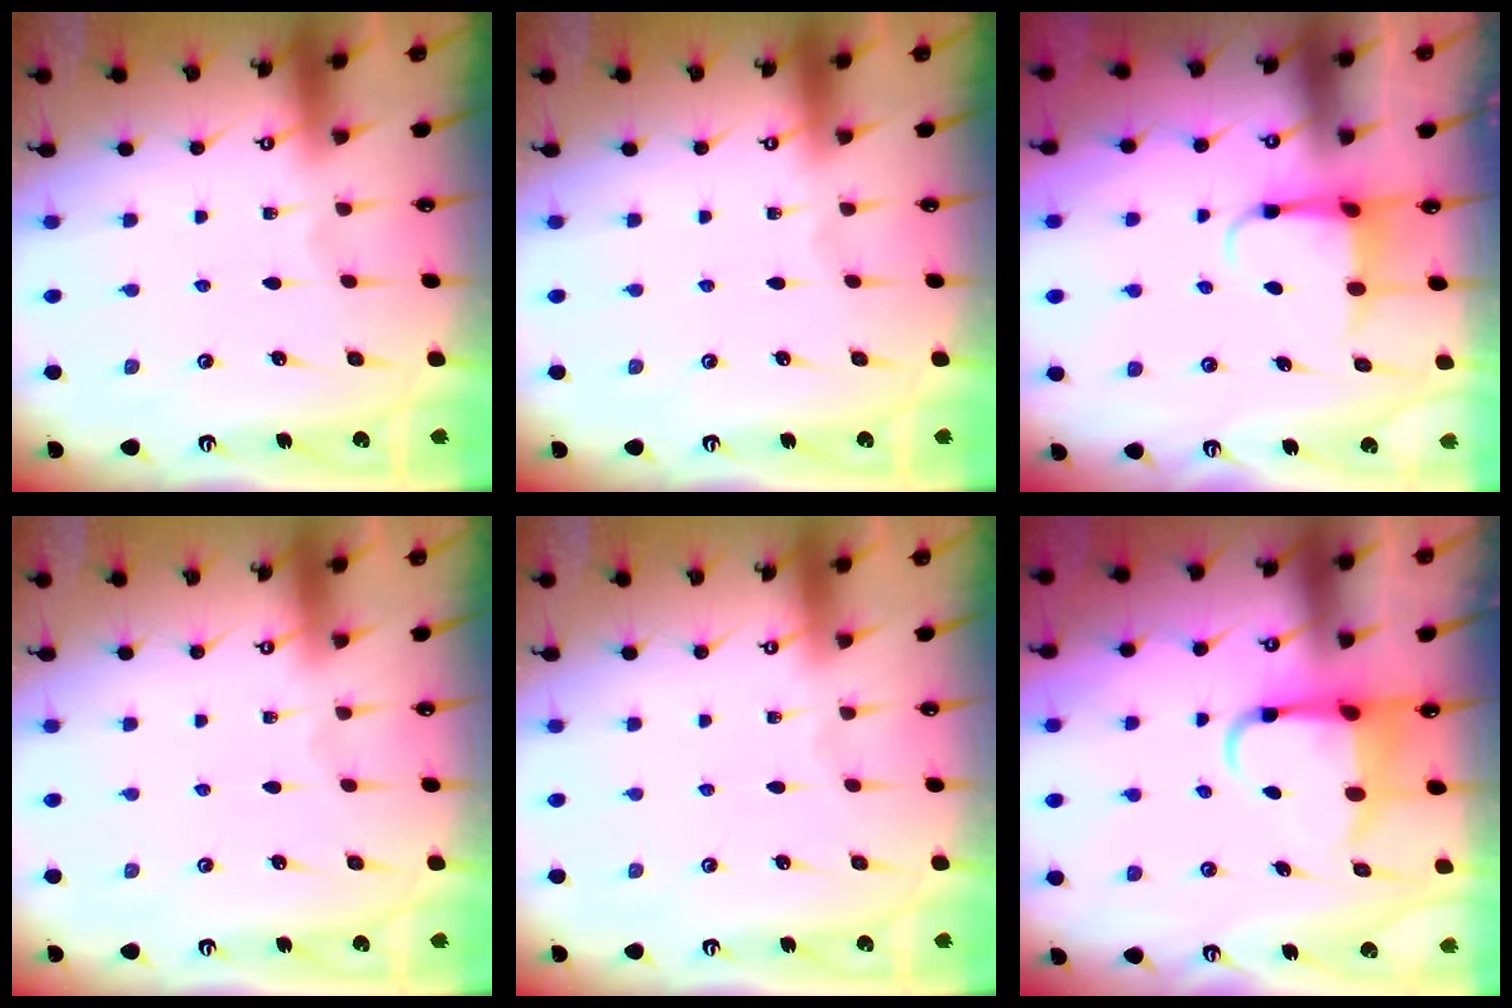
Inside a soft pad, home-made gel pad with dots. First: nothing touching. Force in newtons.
{"total": 0.0}
{"total": 4.0, "press": 3.9, "slide": 0.4}
{"total": 0.0}
{"total": 0.0}
{"total": 5.8, "press": 5.7, "slide": 1.1}